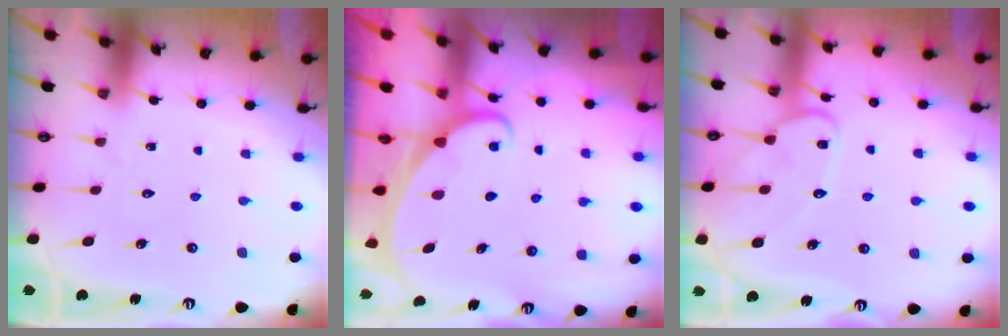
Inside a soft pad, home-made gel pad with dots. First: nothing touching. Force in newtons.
{"total": 1.8, "press": 1.8, "slide": 0.2}
{"total": 11.9, "press": 11.9, "slide": 0.8}